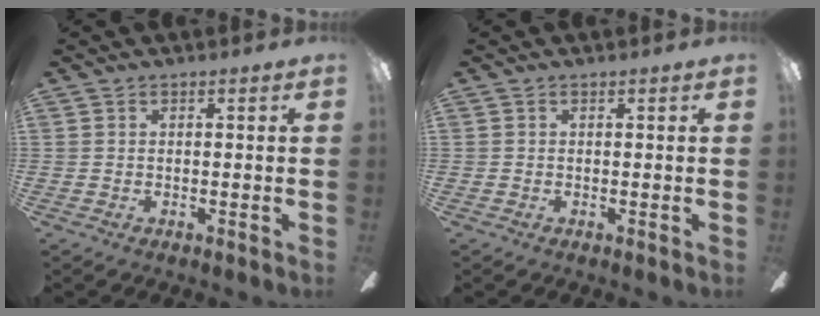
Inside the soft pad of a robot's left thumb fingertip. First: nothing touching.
{"total": 0.0}